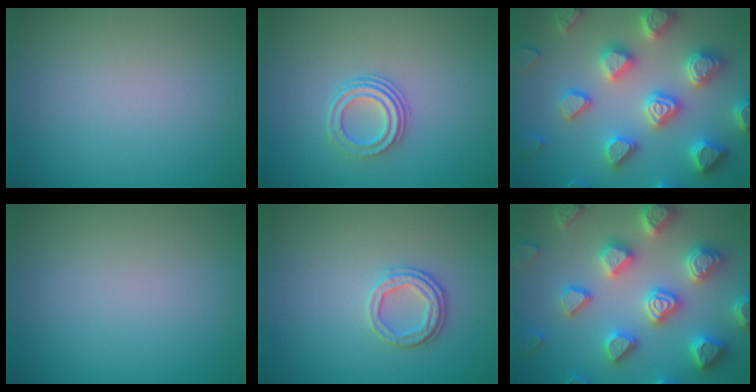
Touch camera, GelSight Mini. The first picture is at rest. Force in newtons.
{"total": 3.0, "press": 2.2, "slide": 2.0}
{"total": 7.3, "press": 7.1, "slide": 1.7}
{"total": 0.0}
{"total": 2.5, "press": 2.3, "slide": 0.9}
{"total": 7.3, "press": 7.1, "slide": 1.7}